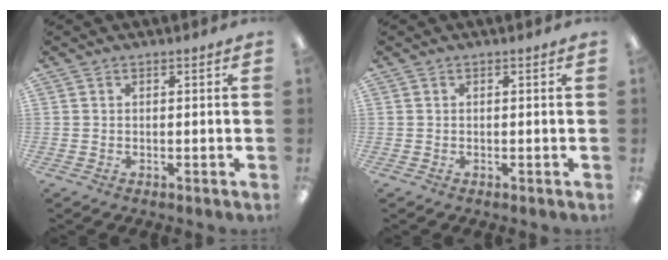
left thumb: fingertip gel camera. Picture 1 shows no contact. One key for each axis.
{"total": 0.0}